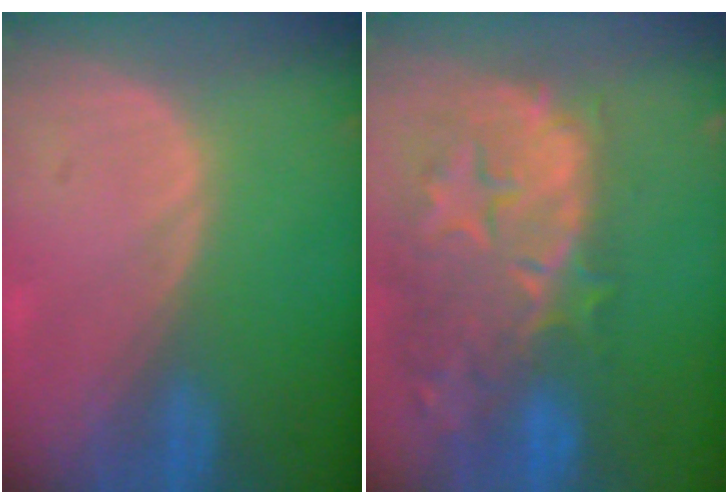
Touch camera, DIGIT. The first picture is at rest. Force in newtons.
{"total": 14.3, "press": 12.0, "slide": 7.9}